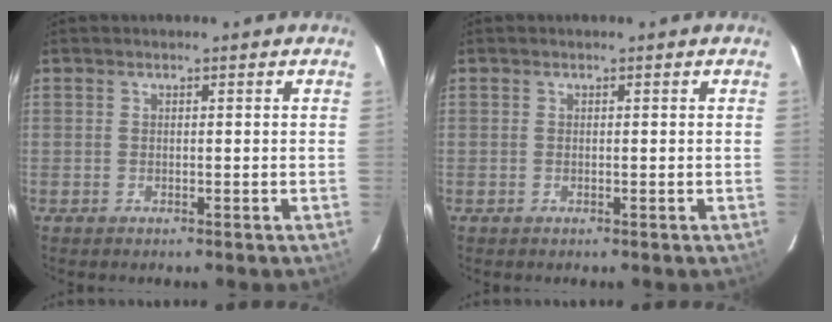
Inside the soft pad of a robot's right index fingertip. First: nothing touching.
{"total": 0.0}